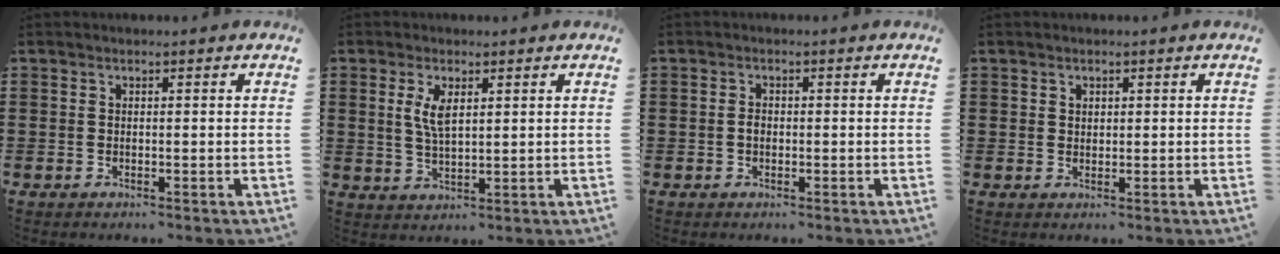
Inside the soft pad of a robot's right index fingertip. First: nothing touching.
{"total": 4.1, "force": [1.3, 1.6, 3.5], "torque": [-0.075, 0.006, 0.022]}
{"total": 1.3, "force": [-0.2, 0.8, 1.0], "torque": [-0.021, 0.004, -0.005]}
{"total": 1.1, "force": [0.7, 0.8, 0.2], "torque": [-0.006, 0.003, 0.014]}